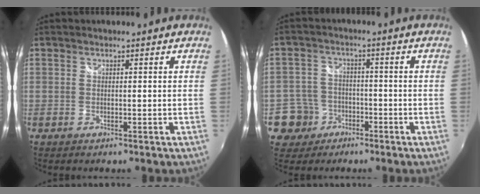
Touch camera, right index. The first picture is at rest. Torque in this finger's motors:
{"motor_torque": [-0.41, 0.08, -1.04, -0.21]}